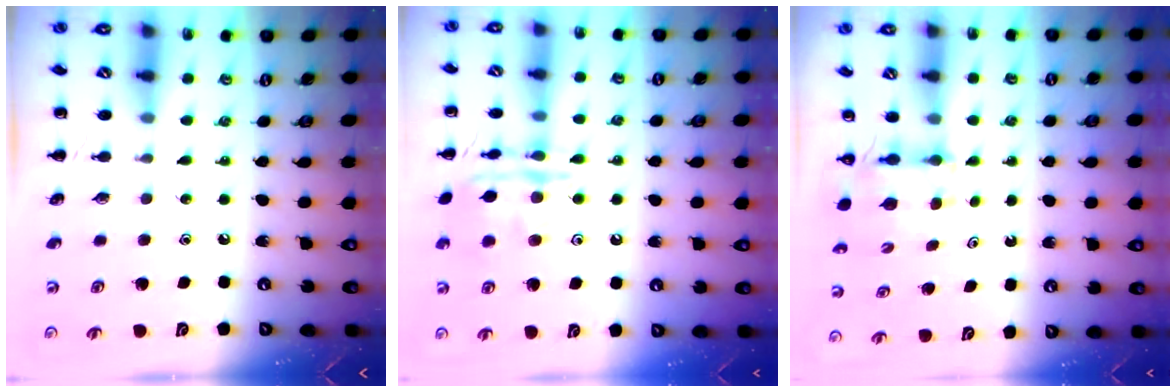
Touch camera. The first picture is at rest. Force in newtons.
{"total": 14.0, "press": 13.9, "slide": 0.7}
{"total": 4.2, "press": 4.2, "slide": 0.2}